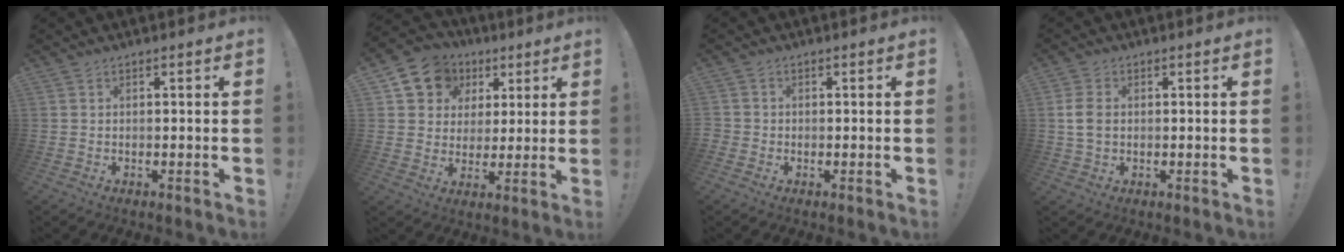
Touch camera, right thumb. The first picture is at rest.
{"total": 11.2, "force": [4.7, 9.5, 3.5], "torque": [-0.054, -0.022, 0.094]}
{"total": 1.8, "force": [-0.7, 1.5, 0.7], "torque": [-0.013, 0.007, -0.012]}
{"total": 5.4, "force": [0.1, 3.7, 3.9], "torque": [-0.084, 0.003, 0.001]}